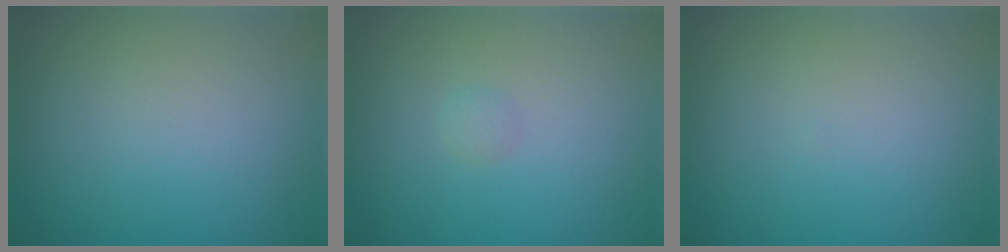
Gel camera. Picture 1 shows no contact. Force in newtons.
{"total": 0.6, "press": 0.6, "slide": 0.0}
{"total": 0.0}